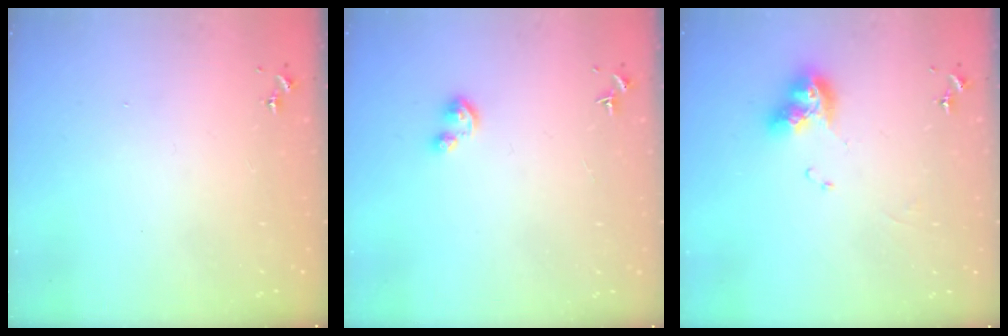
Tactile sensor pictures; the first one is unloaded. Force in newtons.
{"total": 3.6, "press": 3.5, "slide": 0.5}
{"total": 11.4, "press": 11.4, "slide": 0.9}